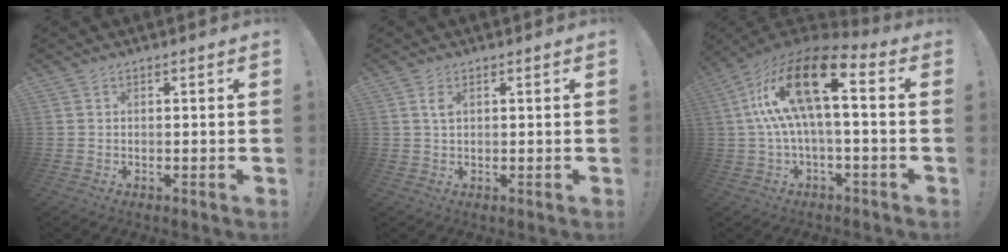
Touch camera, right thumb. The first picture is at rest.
{"total": 2.2, "force": [0.8, 1.1, 1.7], "torque": [-0.029, 0.000, 0.012]}
{"total": 19.1, "force": [3.9, 6.3, 17.5], "torque": [-0.325, -0.012, 0.061]}